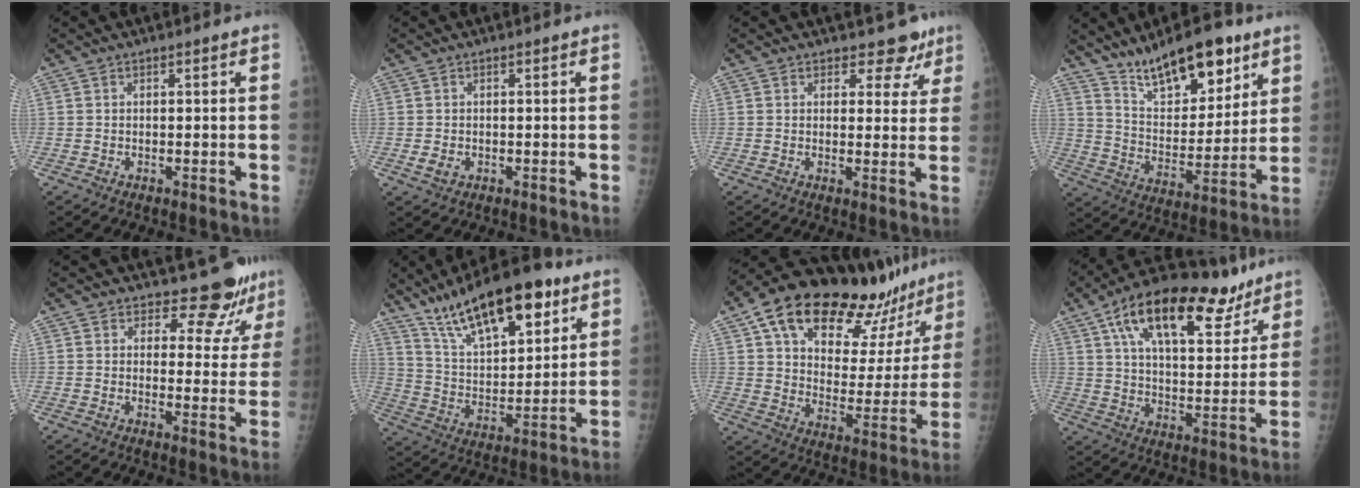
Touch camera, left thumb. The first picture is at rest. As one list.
[{"total": 2.0, "force": [-0.4, 1.6, 1.1], "torque": [-0.018, -0.002, -0.001]}, {"total": 5.6, "force": [4.3, 3.5, 0.7], "torque": [0.026, -0.026, 0.043]}, {"total": 17.2, "force": [11.9, 6.7, 10.5], "torque": [-0.125, -0.069, 0.208]}, {"total": 8.6, "force": [7.8, 3.5, 1.0], "torque": [0.024, -0.061, 0.084]}, {"total": 21.2, "force": [13.2, 8.1, 14.6], "torque": [-0.207, -0.049, 0.232]}, {"total": 27.3, "force": [19.3, 12.5, 14.7], "torque": [-0.188, -0.054, 0.285]}, {"total": 23.0, "force": [13.6, 10.4, 15.4], "torque": [-0.210, -0.021, 0.221]}]